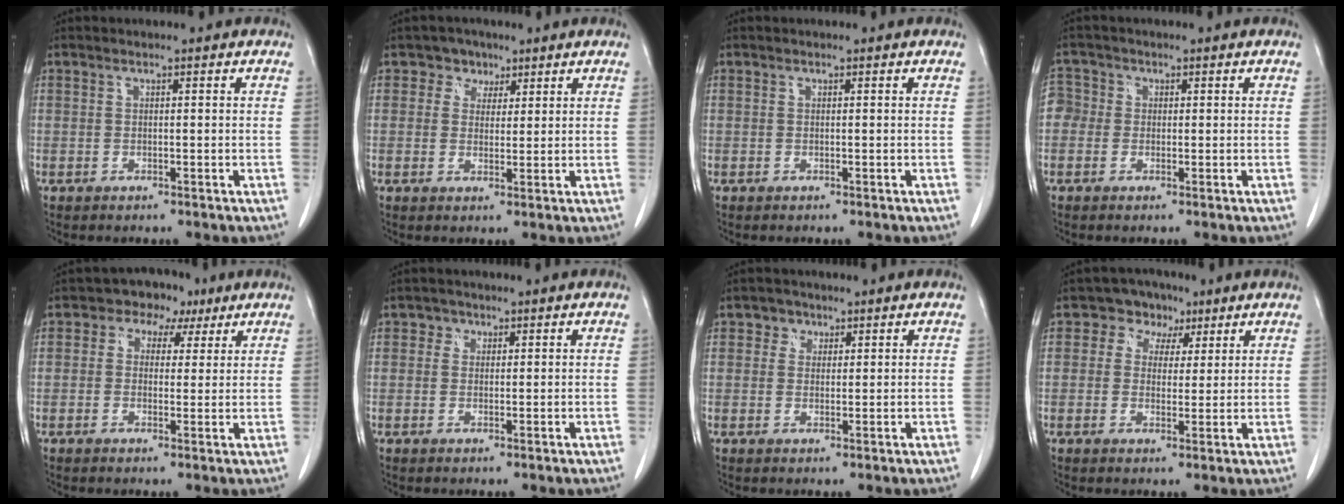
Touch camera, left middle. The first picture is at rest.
{"total": 3.2, "force": [1.8, 2.7, 0.3], "torque": [-0.001, 0.006, 0.024]}
{"total": 0.0}
{"total": 2.9, "force": [-0.1, 2.8, 0.5], "torque": [0.000, 0.012, -0.011]}
{"total": 5.5, "force": [2.7, 4.2, 2.3], "torque": [-0.021, 0.024, 0.036]}
{"total": 1.5, "force": [0.7, 1.3, 0.2], "torque": [0.008, -0.001, 0.006]}
{"total": 2.2, "force": [1.2, 1.9, 0.3], "torque": [0.003, 0.001, 0.013]}
{"total": 5.1, "force": [2.5, 4.2, 1.4], "torque": [-0.012, 0.017, 0.037]}